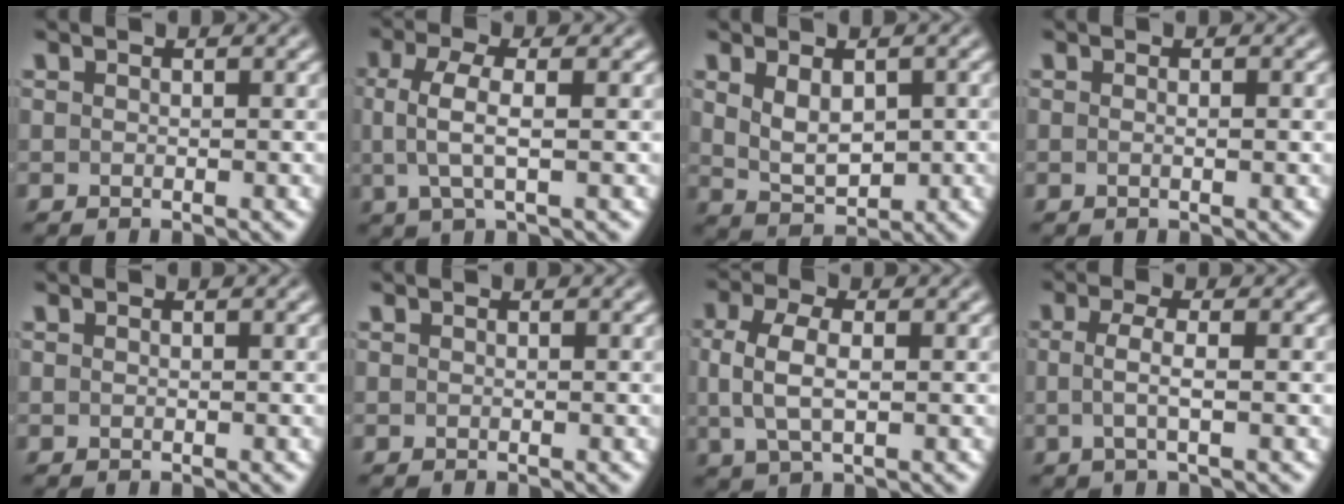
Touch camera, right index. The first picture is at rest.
{"total": 4.1, "force": [0.6, 1.5, 3.8], "torque": [-0.078, 0.001, 0.012]}
{"total": 4.5, "force": [0.0, 2.9, 3.4], "torque": [-0.062, -0.015, 0.010]}
{"total": 0.6, "force": [-0.3, -0.3, 0.5], "torque": [-0.010, -0.003, -0.004]}
{"total": 0.0}
{"total": 0.0}
{"total": 4.0, "force": [0.2, 2.2, 3.3], "torque": [-0.076, -0.009, 0.014]}
{"total": 2.3, "force": [-0.2, 0.1, 2.3], "torque": [-0.045, -0.004, -0.002]}